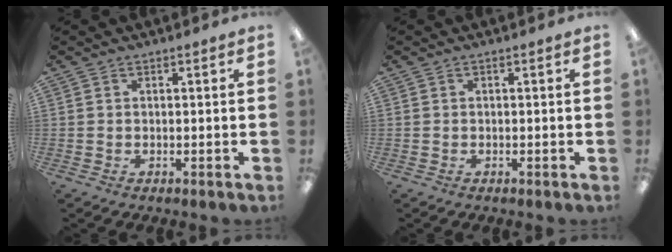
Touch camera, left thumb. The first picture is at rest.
{"total": 0.0}